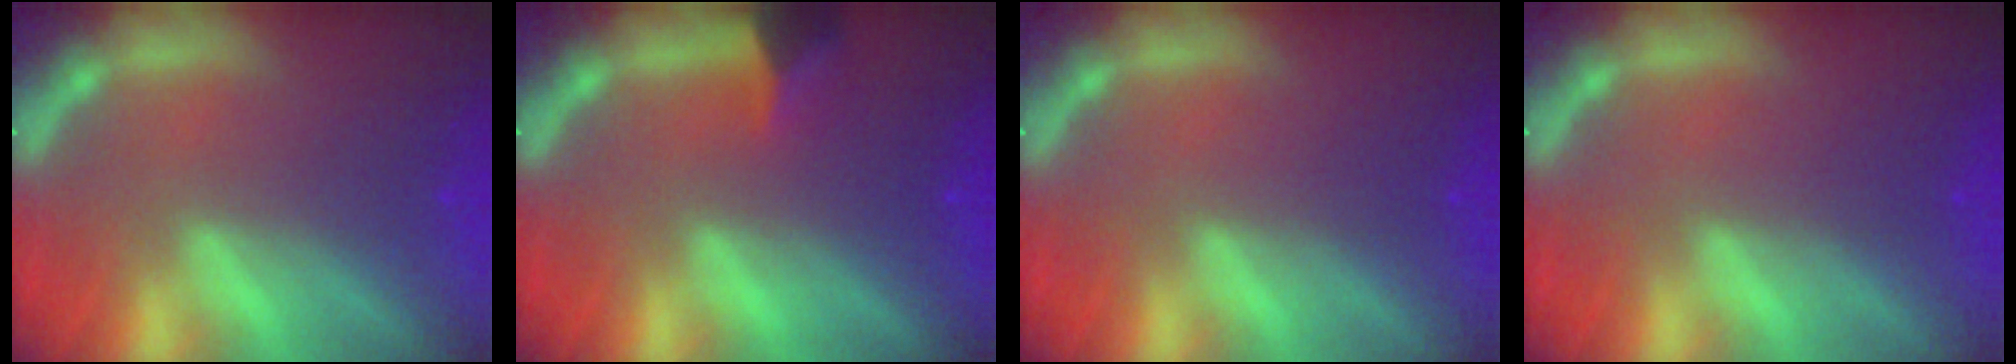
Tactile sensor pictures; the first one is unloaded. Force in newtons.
{"total": 2.4}
{"total": 0.0}
{"total": 0.0}